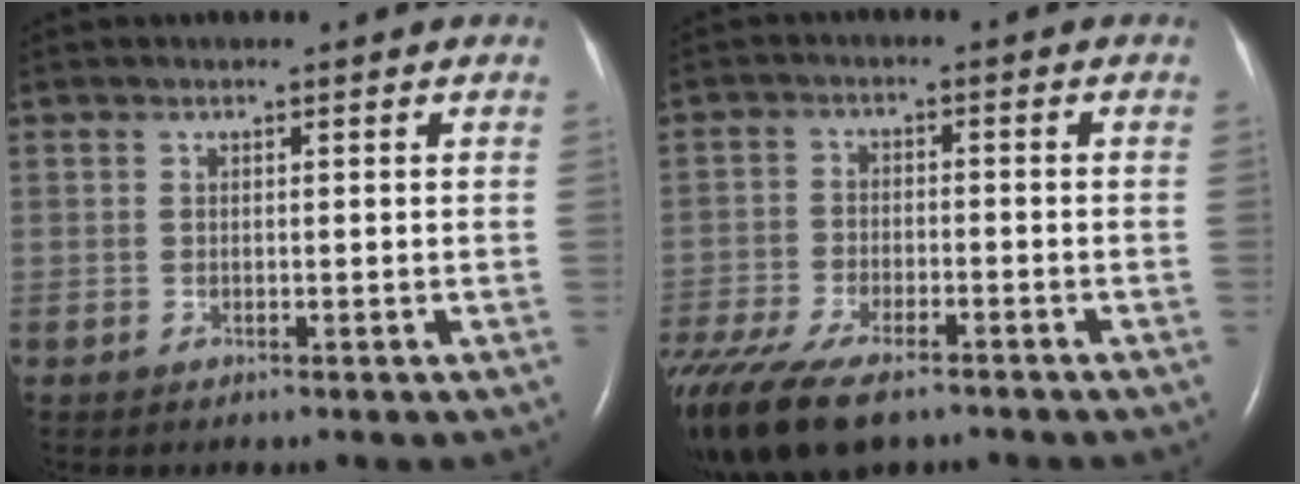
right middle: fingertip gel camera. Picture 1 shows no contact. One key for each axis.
{"total": 15.0, "fx": -10.9, "fy": 5.5, "fz": 8.7, "tx": -0.195, "ty": -0.029, "tz": -0.183}